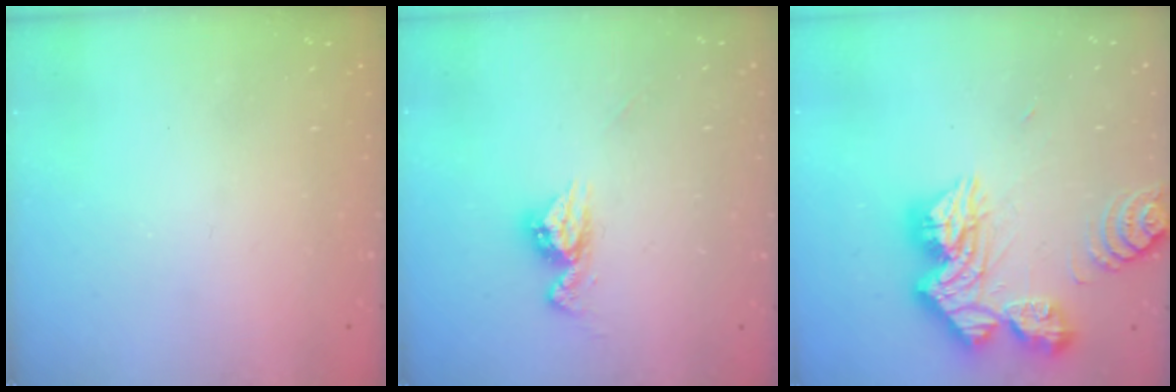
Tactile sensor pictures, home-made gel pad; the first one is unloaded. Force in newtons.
{"total": 8.7, "press": 8.6, "slide": 0.7}
{"total": 19.6, "press": 19.5, "slide": 1.9}